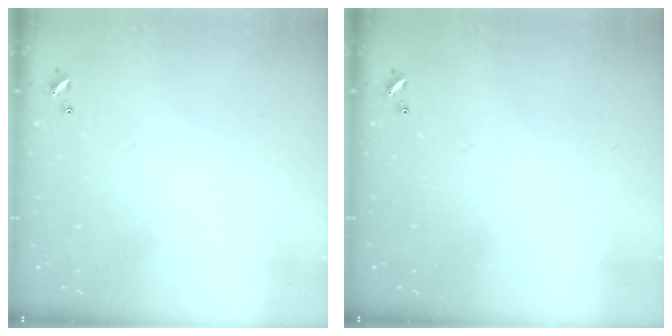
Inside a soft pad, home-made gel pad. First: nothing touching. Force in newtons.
{"total": 0.0}